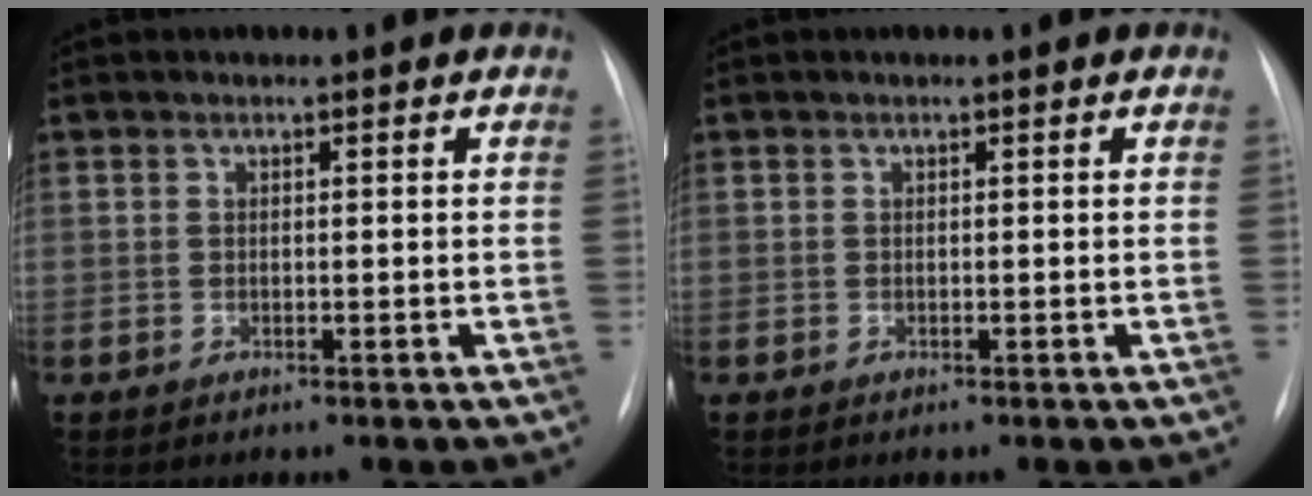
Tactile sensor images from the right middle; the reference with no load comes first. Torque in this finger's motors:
{"motor_torque": [-0.43, -0.32, 0.01, 0.00]}